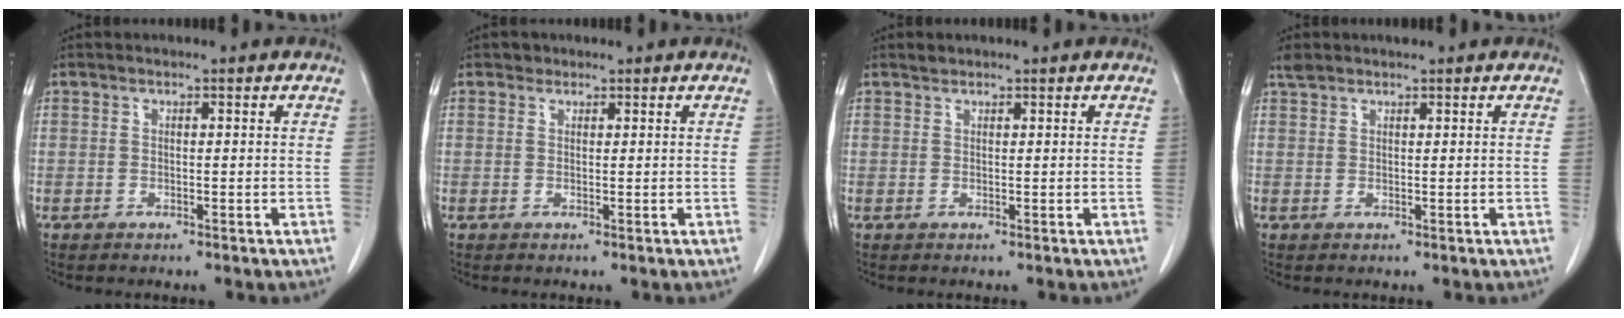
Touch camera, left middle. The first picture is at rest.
{"total": 0.8, "force": [0.6, 0.5, 0.0], "torque": [0.001, -0.002, 0.008]}
{"total": 0.7, "force": [0.7, 0.2, 0.0], "torque": [-0.007, 0.001, 0.013]}
{"total": 1.9, "force": [1.8, 0.4, 0.5], "torque": [-0.015, 0.013, 0.034]}